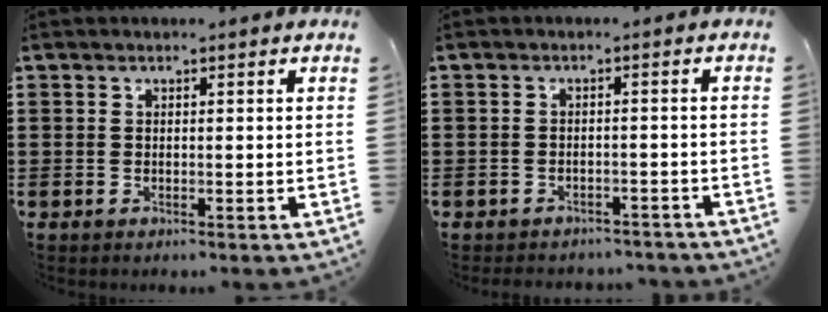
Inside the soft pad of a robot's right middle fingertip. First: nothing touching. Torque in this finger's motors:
{"motor_torque": [2.01, 0.13, -0.04, 0.00]}